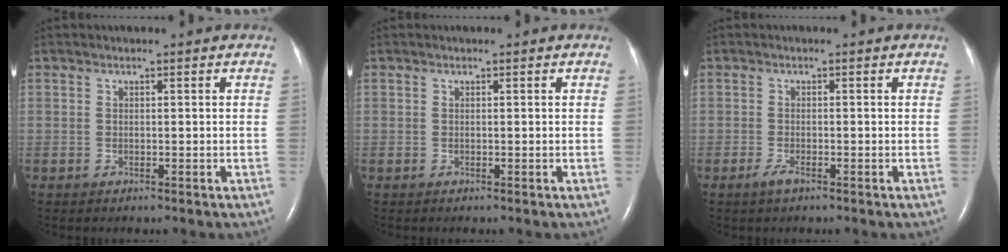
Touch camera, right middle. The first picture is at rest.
{"total": 0.0}
{"total": 1.6, "force": [-1.1, 0.3, 1.2], "torque": [-0.032, -0.004, -0.021]}